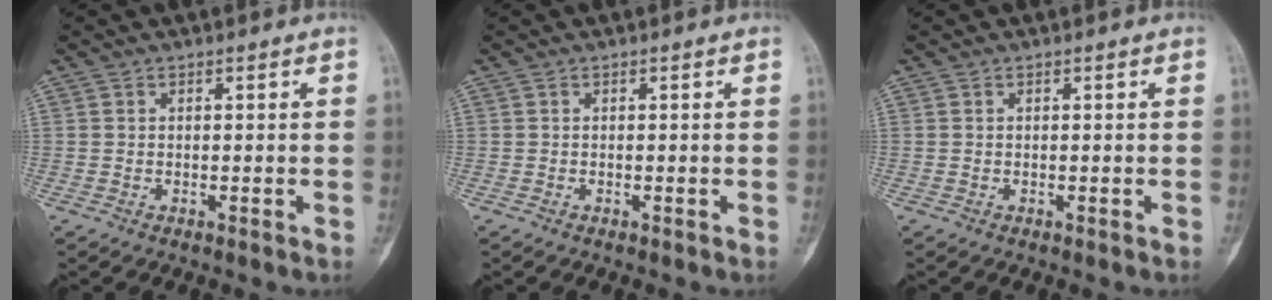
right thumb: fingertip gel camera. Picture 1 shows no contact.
{"total": 0.0}
{"total": 0.0}